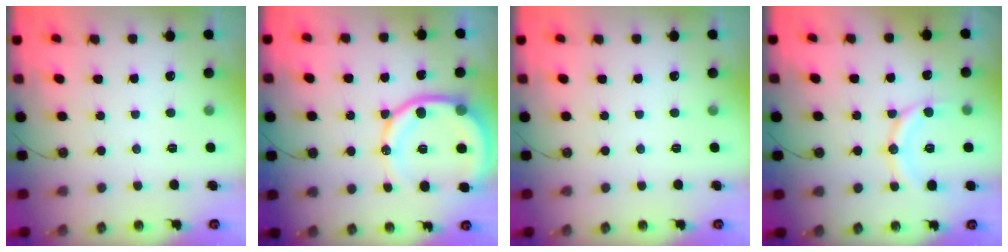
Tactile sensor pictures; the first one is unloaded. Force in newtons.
{"total": 15.8, "press": 15.7, "slide": 2.1}
{"total": 0.0}
{"total": 12.7, "press": 12.6, "slide": 1.5}